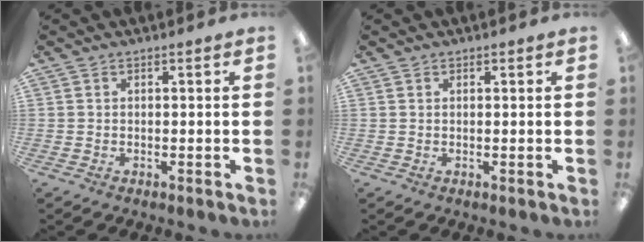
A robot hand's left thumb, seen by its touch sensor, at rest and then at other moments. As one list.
[{"total": 0.6, "force": [0.5, 0.3, 0.2], "torque": [-0.004, 0.003, 0.009]}]